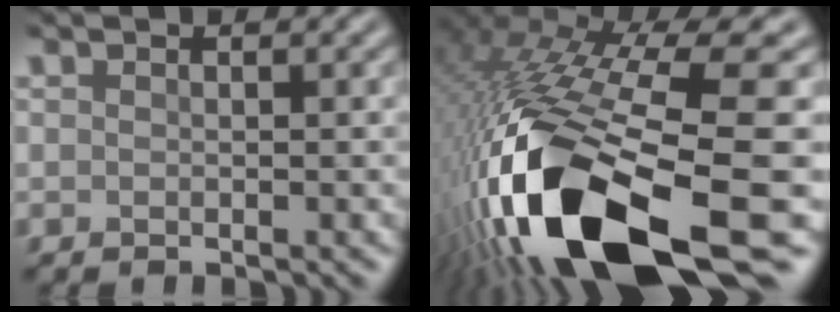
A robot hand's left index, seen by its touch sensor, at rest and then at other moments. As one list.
[{"total": 18.4, "force": [-7.6, 6.2, 15.6], "torque": [-0.308, -0.056, -0.100]}]